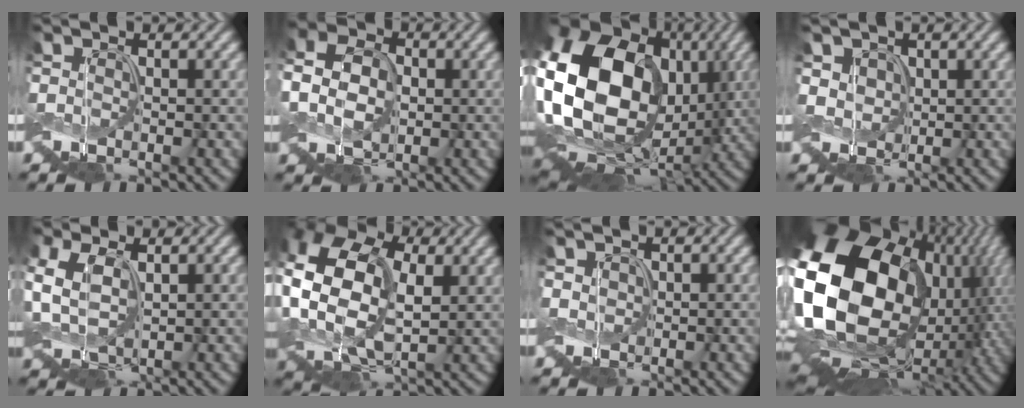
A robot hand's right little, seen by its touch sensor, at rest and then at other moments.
{"total": 6.3, "force": [-0.5, 4.8, 4.0], "torque": [-0.091, 0.013, -0.026]}
{"total": 19.0, "force": [1.8, 14.0, 12.7], "torque": [-0.256, 0.008, 0.037]}
{"total": 2.5, "force": [0.1, 2.2, 1.2], "torque": [-0.025, 0.001, -0.008]}
{"total": 4.9, "force": [0.3, 3.0, 3.8], "torque": [-0.101, 0.006, -0.003]}
{"total": 12.9, "force": [0.9, 8.7, 9.5], "torque": [-0.204, -0.010, 0.029]}
{"total": 1.1, "force": [0.1, 1.0, 0.4], "torque": [-0.014, 0.001, -0.003]}
{"total": 21.3, "force": [1.7, 15.3, 14.7], "torque": [-0.319, -0.034, 0.046]}